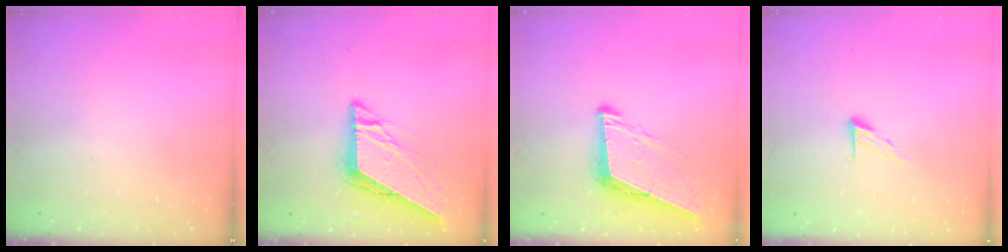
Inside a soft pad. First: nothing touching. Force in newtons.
{"total": 8.8, "press": 8.8, "slide": 0.9}
{"total": 9.1, "press": 8.2, "slide": 3.8}
{"total": 7.9, "press": 7.9, "slide": 0.7}